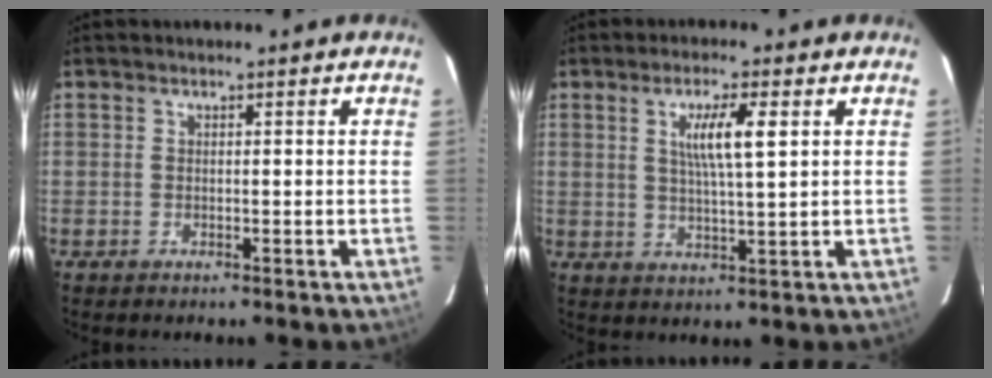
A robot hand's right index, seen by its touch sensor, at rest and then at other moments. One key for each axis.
{"total": 6.7, "fx": 2.1, "fy": 0.7, "fz": 6.4, "tx": -0.116, "ty": -0.001, "tz": 0.038}